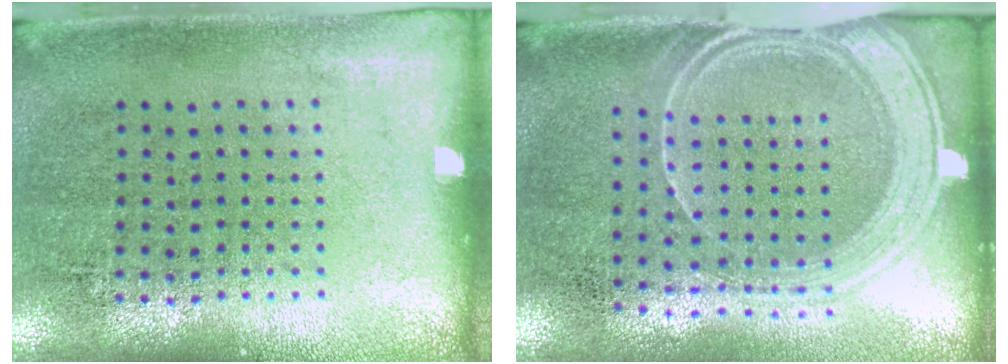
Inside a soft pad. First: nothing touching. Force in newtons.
{"total": 1.7, "press": 1.4, "slide": 1.0}